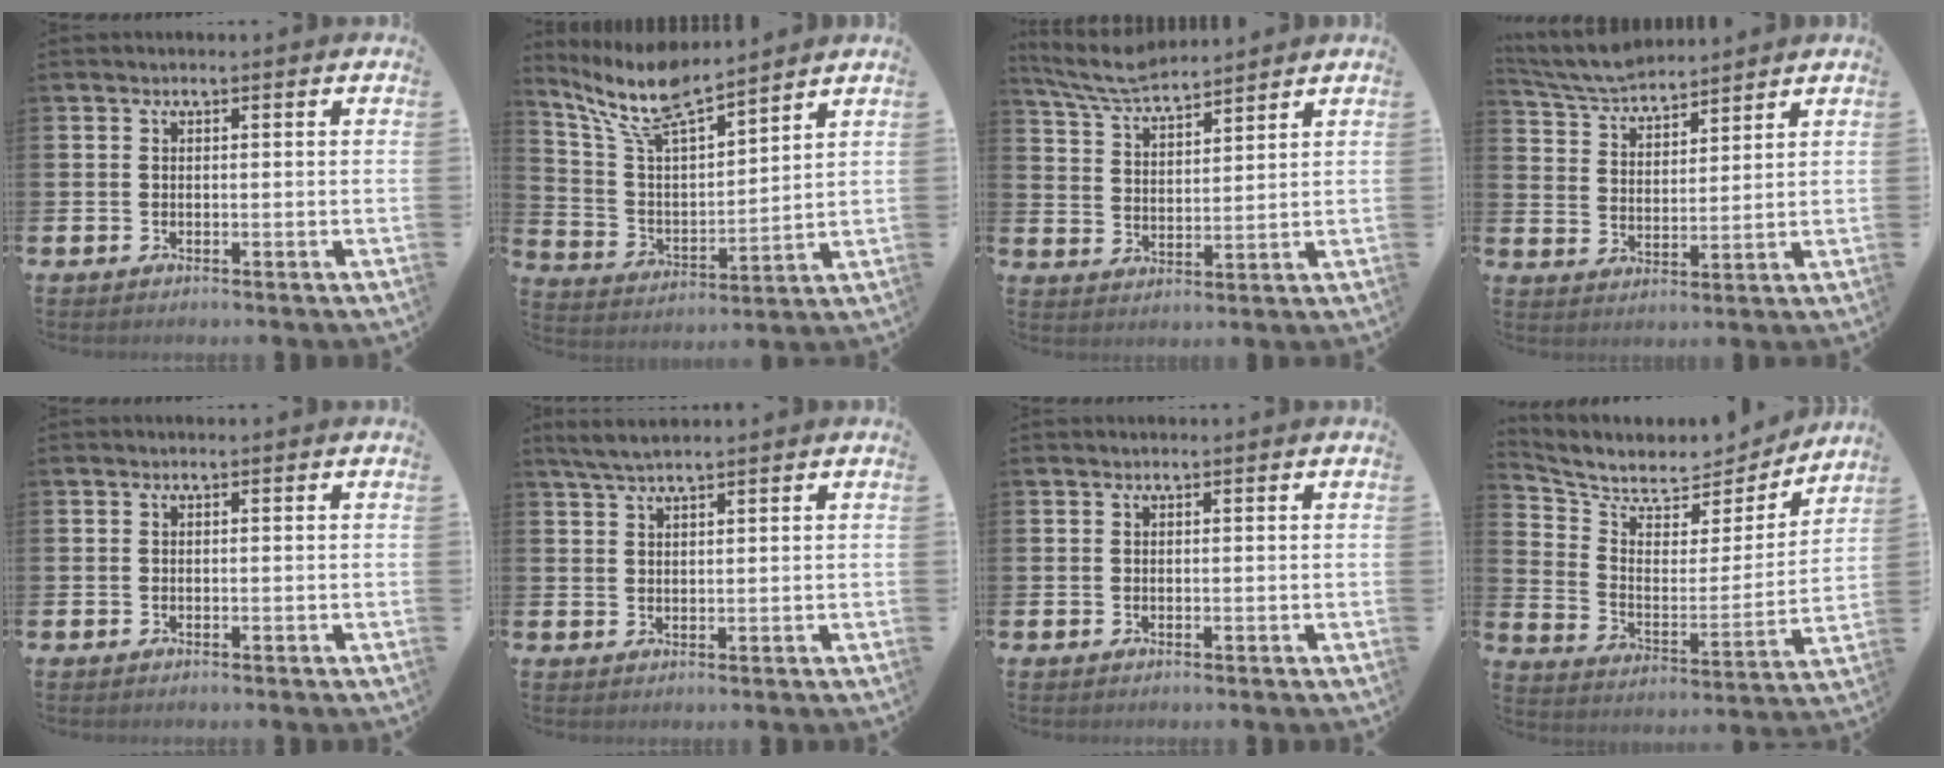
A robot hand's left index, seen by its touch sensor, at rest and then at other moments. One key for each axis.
{"total": 9.9, "fx": 8.8, "fy": 1.9, "fz": 4.3, "tx": -0.121, "ty": -0.043, "tz": 0.158}
{"total": 6.5, "fx": 6.3, "fy": 0.8, "fz": 1.7, "tx": -0.060, "ty": -0.026, "tz": 0.115}
{"total": 5.9, "fx": 5.8, "fy": 1.0, "fz": 0.9, "tx": -0.046, "ty": -0.026, "tz": 0.106}
{"total": 0.0}
{"total": 3.3, "fx": 3.0, "fy": 0.4, "fz": 1.5, "tx": -0.041, "ty": -0.001, "tz": 0.056}
{"total": 0.0}
{"total": 6.5, "fx": 6.0, "fy": 2.4, "fz": 0.9, "tx": -0.063, "ty": -0.054, "tz": 0.101}